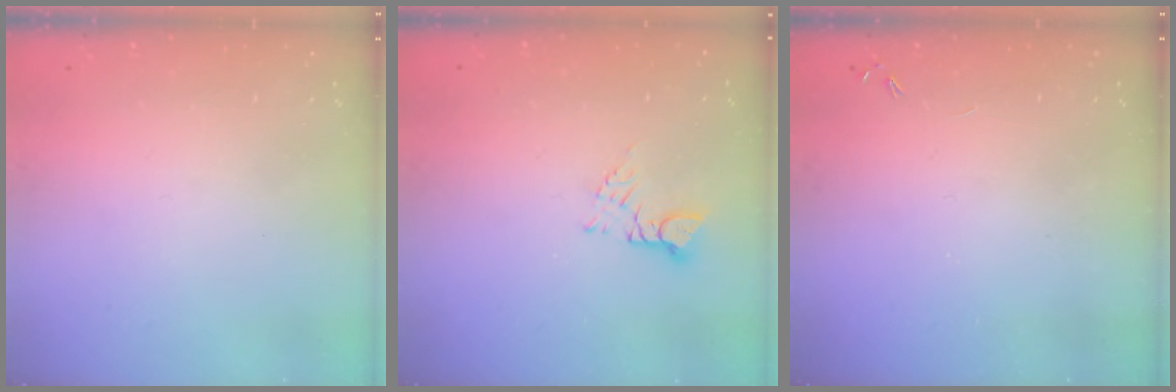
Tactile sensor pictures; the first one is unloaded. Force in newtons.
{"total": 3.0, "press": 3.0, "slide": 0.4}
{"total": 0.0}